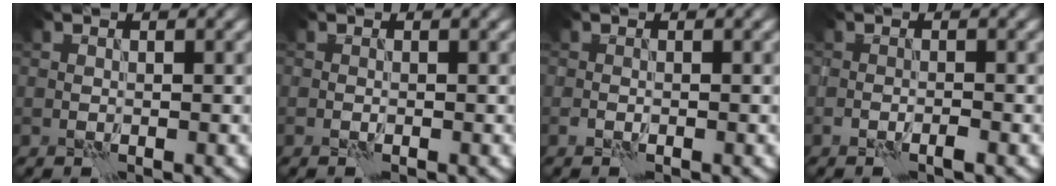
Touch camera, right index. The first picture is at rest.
{"total": 0.0}
{"total": 0.6, "force": [-0.4, 0.3, 0.4], "torque": [-0.008, 0.003, -0.008]}
{"total": 1.1, "force": [-0.8, 0.2, 0.8], "torque": [-0.016, 0.002, -0.016]}